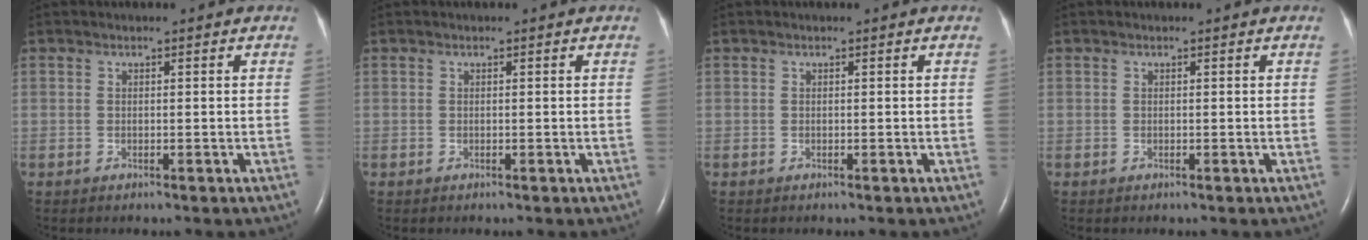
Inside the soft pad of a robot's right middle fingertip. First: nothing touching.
{"total": 0.0}
{"total": 0.0}
{"total": 0.0}